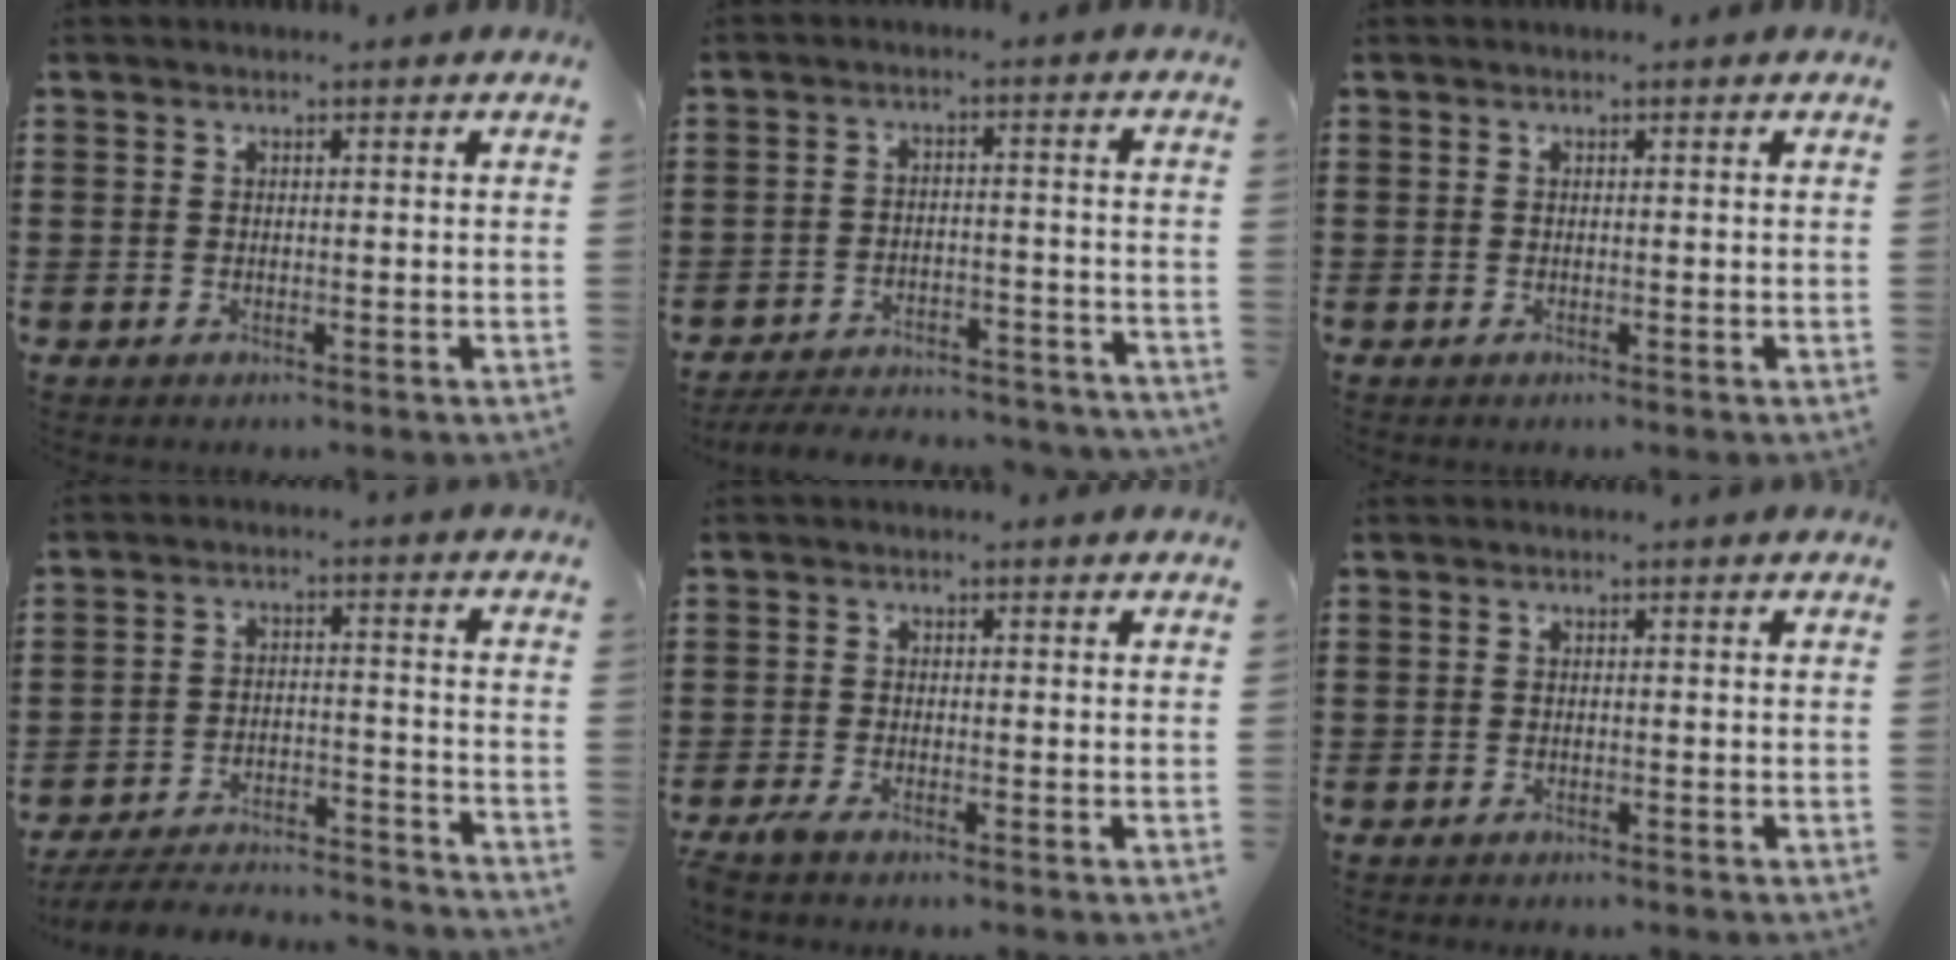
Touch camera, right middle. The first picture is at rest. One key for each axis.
{"total": 5.0, "fx": -4.9, "fy": 0.5, "fz": 0.8, "tx": -0.020, "ty": 0.005, "tz": -0.101}
{"total": 0.0}
{"total": 4.9, "fx": -4.8, "fy": 0.6, "fz": 1.0, "tx": -0.033, "ty": -0.001, "tz": -0.101}
{"total": 1.5, "fx": -1.2, "fy": 0.1, "fz": 0.8, "tx": -0.024, "ty": -0.003, "tz": -0.025}
{"total": 0.6, "fx": -0.6, "fy": 0.1, "fz": 0.0, "tx": -0.001, "ty": 0.001, "tz": -0.014}